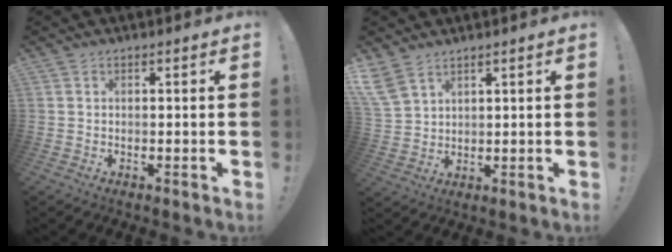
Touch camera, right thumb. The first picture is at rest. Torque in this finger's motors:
{"motor_torque": [0.00, 0.01, 0.36, 0.33, 0.00]}